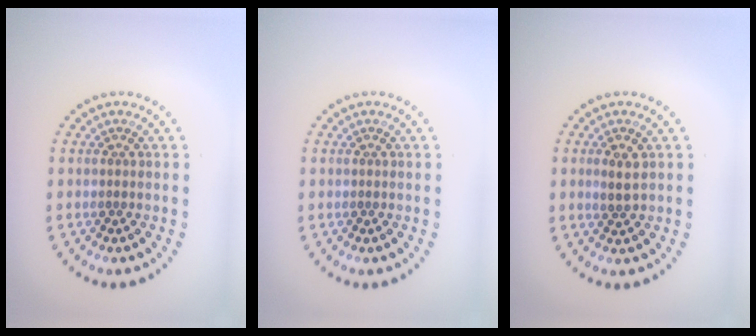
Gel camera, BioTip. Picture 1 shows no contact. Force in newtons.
{"total": 0.0}
{"total": 1.9, "press": 1.8, "slide": 0.6}